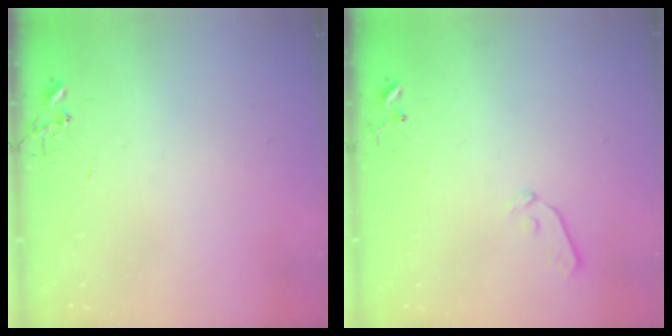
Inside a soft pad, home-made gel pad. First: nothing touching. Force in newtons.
{"total": 5.5, "press": 5.5, "slide": 0.5}